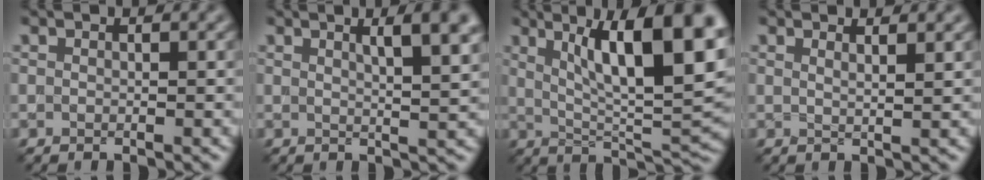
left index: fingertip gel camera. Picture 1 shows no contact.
{"total": 5.7, "force": [2.7, 1.8, 4.7], "torque": [-0.033, 0.019, 0.022]}
{"total": 13.4, "force": [5.0, 4.0, 11.7], "torque": [-0.159, -0.001, 0.081]}
{"total": 1.6, "force": [1.2, 0.3, 0.9], "torque": [-0.006, 0.001, 0.014]}